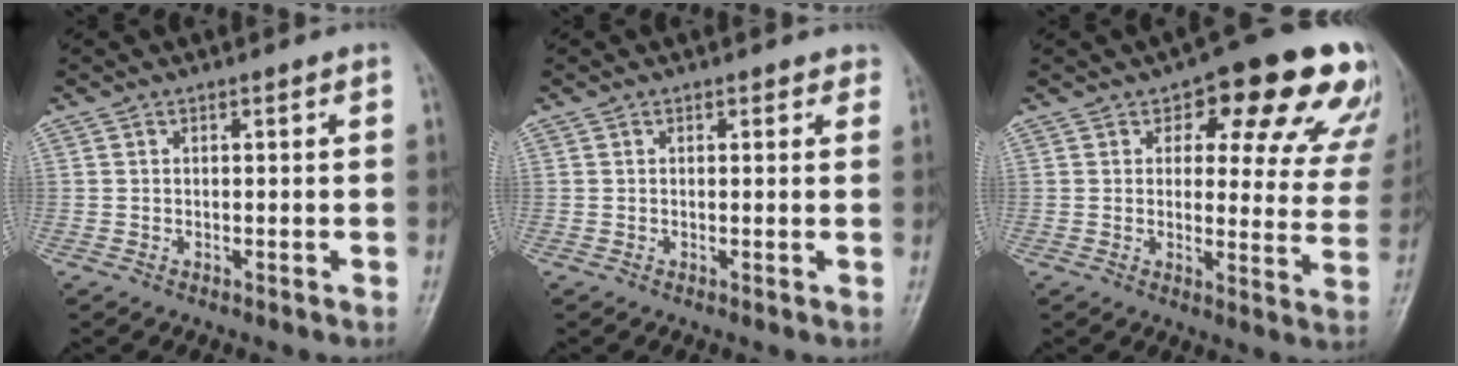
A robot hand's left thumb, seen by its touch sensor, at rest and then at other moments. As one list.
[{"total": 1.4, "force": [0.9, 0.9, 0.4], "torque": [0.015, -0.003, 0.004]}, {"total": 18.7, "force": [10.7, 8.4, 12.9], "torque": [-0.101, -0.030, 0.118]}]